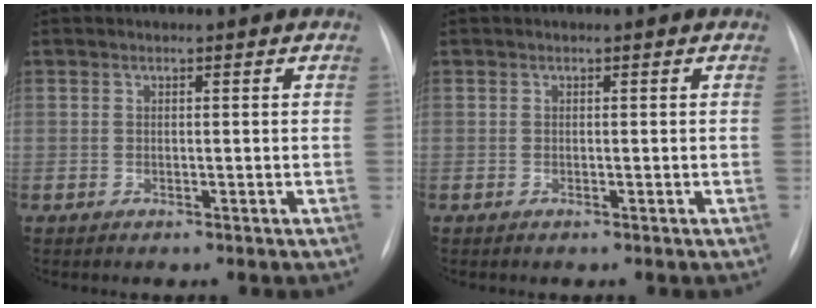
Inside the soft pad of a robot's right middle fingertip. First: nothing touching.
{"total": 0.0}